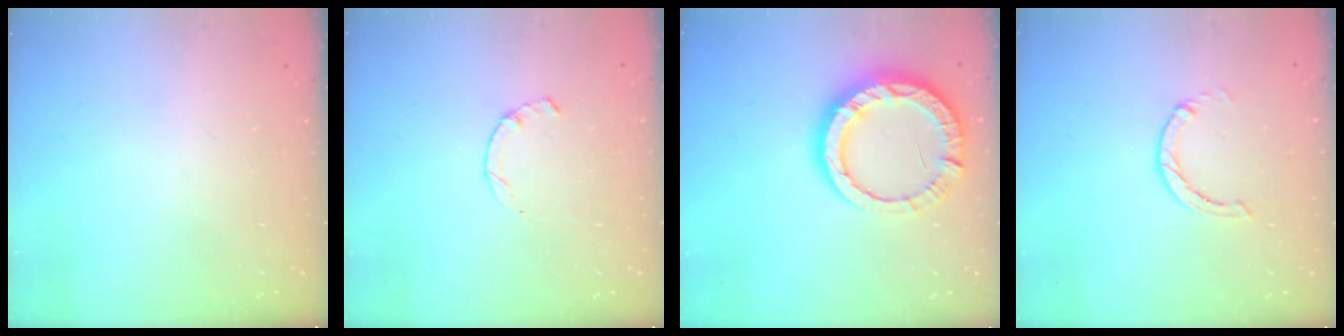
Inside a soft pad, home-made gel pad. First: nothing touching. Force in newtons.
{"total": 1.7, "press": 1.6, "slide": 0.4}
{"total": 12.5, "press": 12.4, "slide": 0.9}
{"total": 1.0, "press": 0.9, "slide": 0.3}